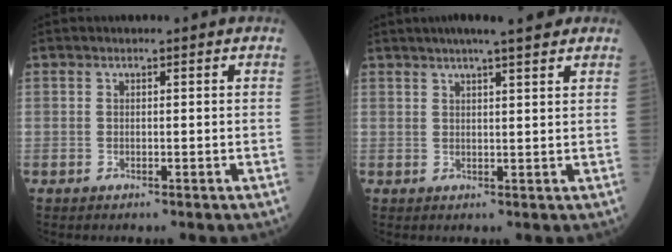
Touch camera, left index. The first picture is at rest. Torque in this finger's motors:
{"motor_torque": [0.49, -0.66, 0.00, 0.04]}